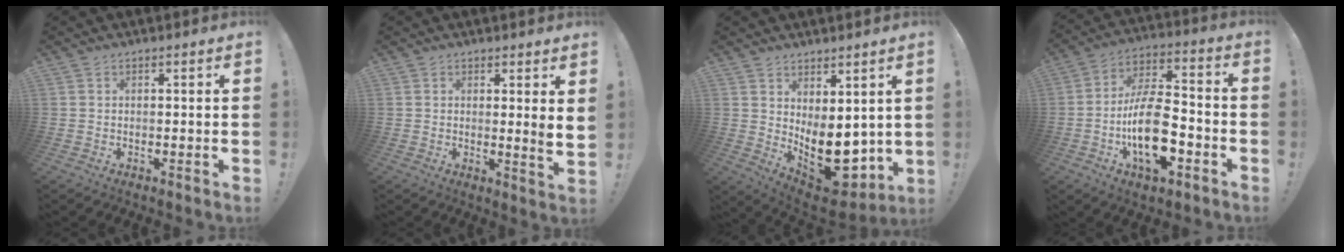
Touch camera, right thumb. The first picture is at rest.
{"total": 3.5, "force": [2.0, -0.4, 2.9], "torque": [-0.031, -0.028, 0.029]}
{"total": 12.8, "force": [-1.4, 8.5, 9.4], "torque": [-0.110, -0.007, -0.001]}
{"total": 19.2, "force": [-6.1, 10.0, 15.1], "torque": [-0.272, 0.034, -0.097]}